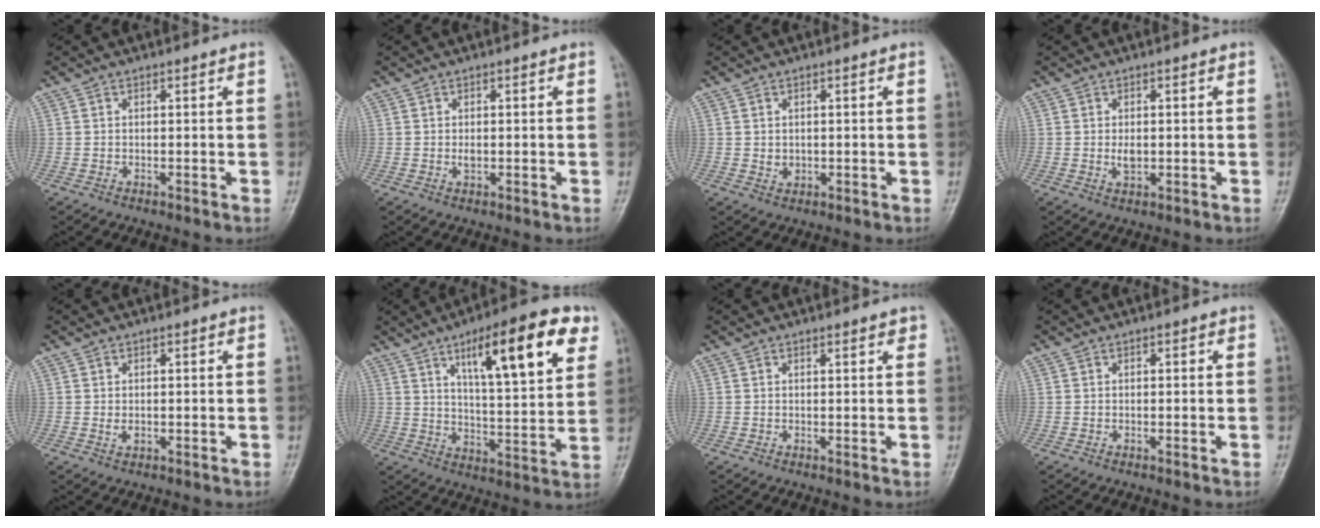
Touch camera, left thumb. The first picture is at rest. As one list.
[{"total": 1.7, "force": [-0.1, 1.1, 1.3], "torque": [-0.016, 0.000, -0.004]}, {"total": 2.0, "force": [0.0, 1.7, 1.1], "torque": [-0.008, 0.000, 0.005]}, {"total": 2.8, "force": [-0.1, 1.8, 2.1], "torque": [-0.028, -0.003, -0.001]}, {"total": 1.8, "force": [-0.1, 1.3, 1.3], "torque": [-0.015, 0.002, 0.000]}, {"total": 19.5, "force": [9.1, 5.6, 16.3], "torque": [-0.211, -0.027, 0.136]}, {"total": 1.2, "force": [0.7, 0.5, 0.8], "torque": [-0.006, -0.001, 0.007]}, {"total": 0.9, "force": [0.1, 0.6, 0.7], "torque": [0.000, 0.003, -0.003]}]